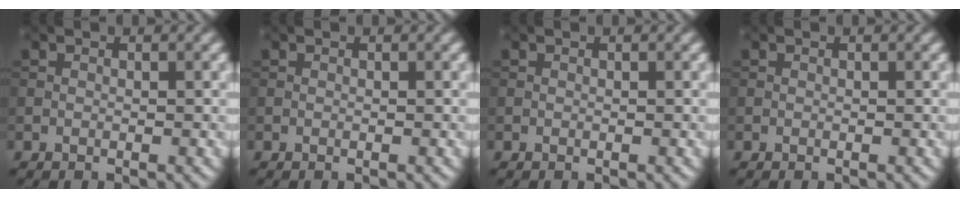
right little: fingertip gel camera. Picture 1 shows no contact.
{"total": 0.0}
{"total": 0.0}
{"total": 0.0}